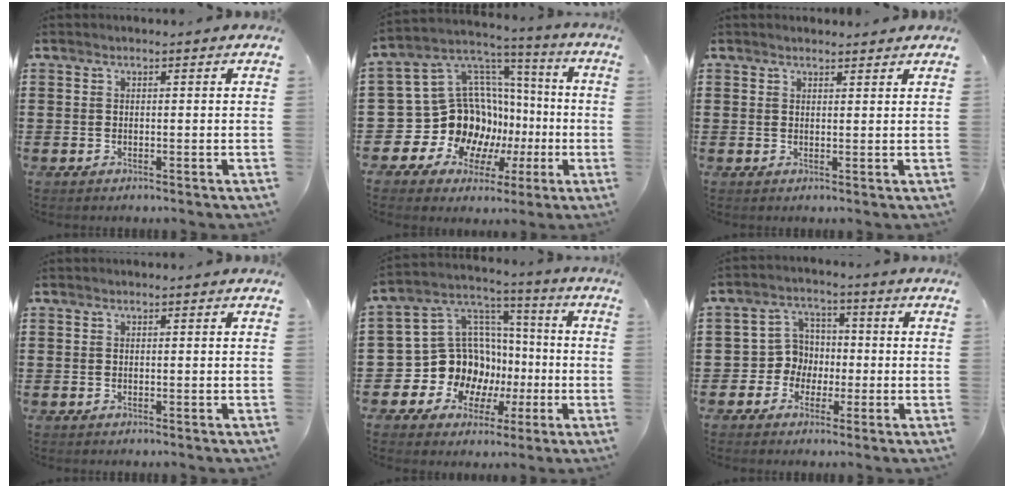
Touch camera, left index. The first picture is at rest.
{"total": 14.3, "force": [-2.6, 13.3, 4.8], "torque": [-0.130, -0.028, -0.011]}
{"total": 1.3, "force": [1.3, 0.2, 0.1], "torque": [-0.004, 0.002, 0.025]}
{"total": 0.0}
{"total": 12.7, "force": [-2.6, 11.7, 4.1], "torque": [-0.128, -0.013, -0.032]}
{"total": 6.0, "force": [-1.0, 5.7, 1.7], "torque": [-0.060, 0.013, -0.023]}